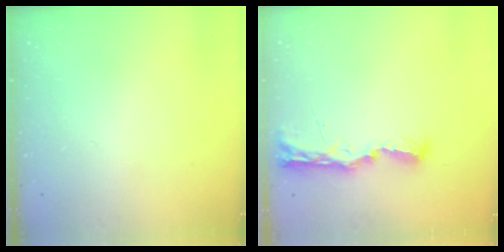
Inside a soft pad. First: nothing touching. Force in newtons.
{"total": 8.8, "press": 8.8, "slide": 1.0}